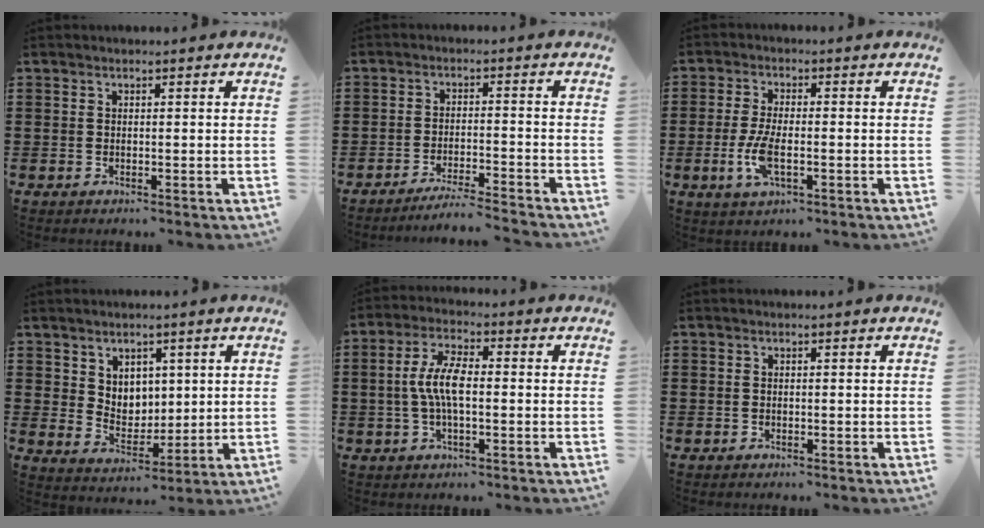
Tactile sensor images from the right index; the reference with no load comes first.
{"total": 4.1, "force": [-3.9, -0.6, 1.0], "torque": [-0.026, -0.009, -0.080]}
{"total": 5.8, "force": [-1.6, 2.1, 5.1], "torque": [-0.121, -0.010, -0.035]}
{"total": 4.7, "force": [2.7, 3.8, 0.6], "torque": [-0.026, -0.001, 0.048]}
{"total": 6.6, "force": [-0.4, 2.3, 6.2], "torque": [-0.139, -0.002, -0.016]}
{"total": 0.0}